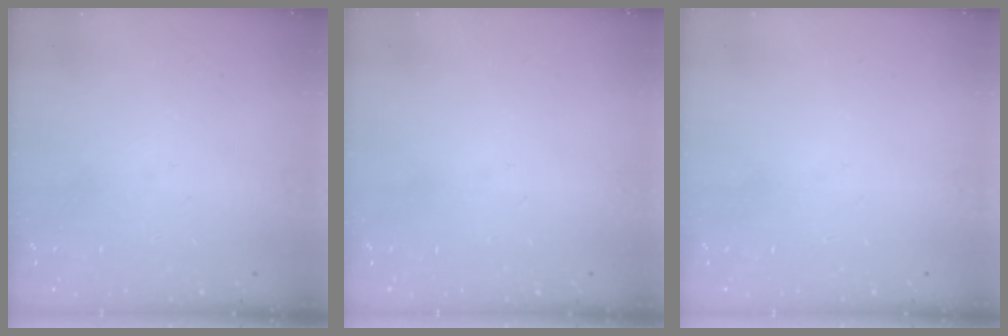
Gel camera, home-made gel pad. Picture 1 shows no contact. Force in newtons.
{"total": 0.0}
{"total": 0.0}